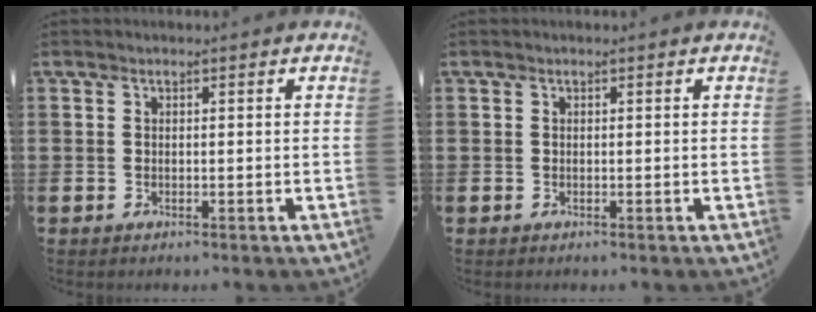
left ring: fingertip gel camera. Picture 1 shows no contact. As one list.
[{"total": 0.0}]